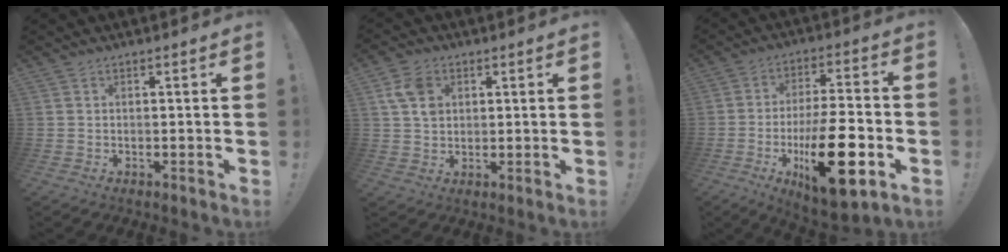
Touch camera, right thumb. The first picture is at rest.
{"total": 7.8, "force": [2.6, 5.8, 4.4], "torque": [-0.080, 0.004, 0.052]}
{"total": 21.6, "force": [-6.7, 7.9, 18.9], "torque": [-0.306, 0.023, -0.099]}